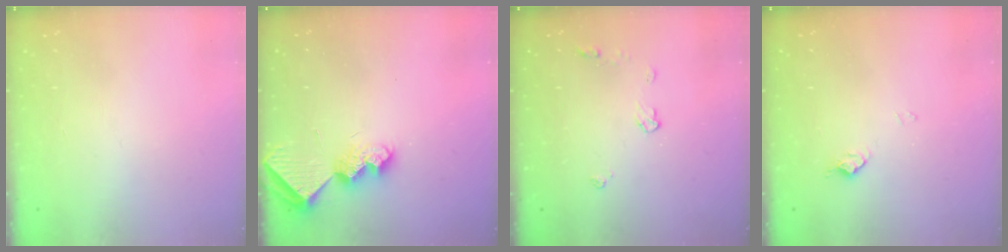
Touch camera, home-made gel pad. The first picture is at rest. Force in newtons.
{"total": 8.4, "press": 8.4, "slide": 0.4}
{"total": 4.6, "press": 4.5, "slide": 0.7}
{"total": 6.3, "press": 6.3, "slide": 0.7}